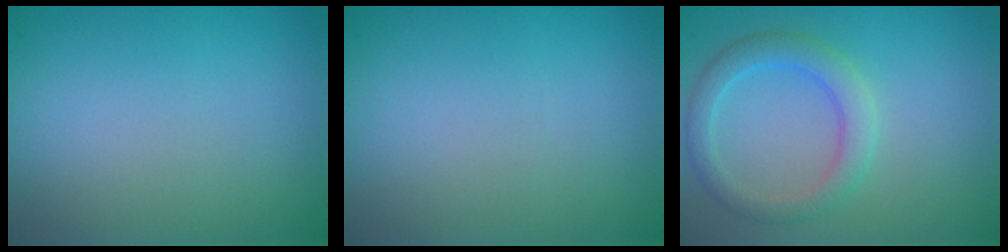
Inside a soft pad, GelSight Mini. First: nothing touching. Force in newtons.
{"total": 0.0}
{"total": 3.0, "press": 3.0, "slide": 0.2}